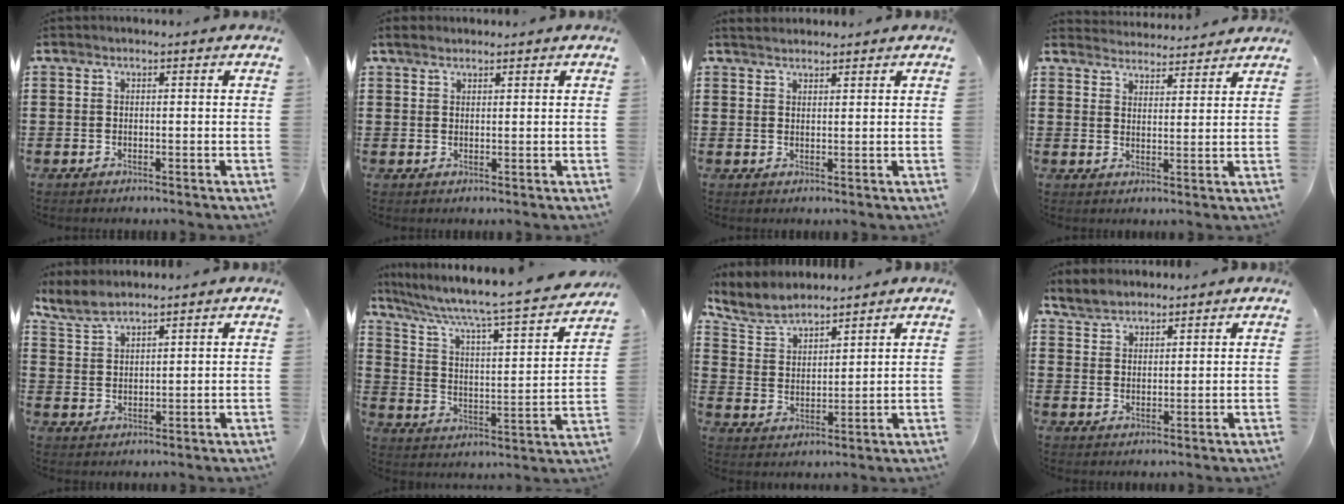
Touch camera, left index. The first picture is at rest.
{"total": 1.8, "force": [1.5, 0.7, 0.7], "torque": [-0.017, 0.005, 0.029]}
{"total": 1.8, "force": [1.8, 0.4, 0.3], "torque": [-0.010, 0.004, 0.035]}
{"total": 3.7, "force": [3.7, 0.3, -0.2], "torque": [-0.008, -0.018, 0.067]}
{"total": 3.8, "force": [3.5, 0.9, 1.3], "torque": [-0.036, -0.005, 0.065]}
{"total": 6.0, "force": [5.0, 0.2, 3.3], "torque": [-0.090, -0.050, 0.073]}
{"total": 5.3, "force": [4.9, 1.3, 1.5], "torque": [-0.051, -0.015, 0.089]}
{"total": 2.8, "force": [2.7, 1.0, 0.0], "torque": [-0.011, 0.002, 0.051]}